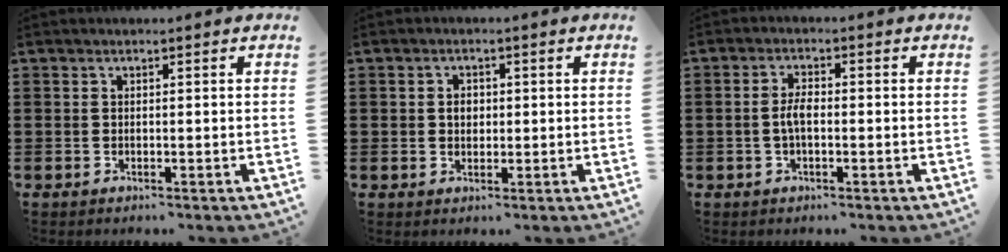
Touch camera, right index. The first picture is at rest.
{"total": 1.8, "force": [0.1, 1.4, 1.2], "torque": [-0.026, 0.007, 0.000]}
{"total": 3.1, "force": [-0.5, 1.2, 2.8], "torque": [-0.068, -0.001, -0.015]}